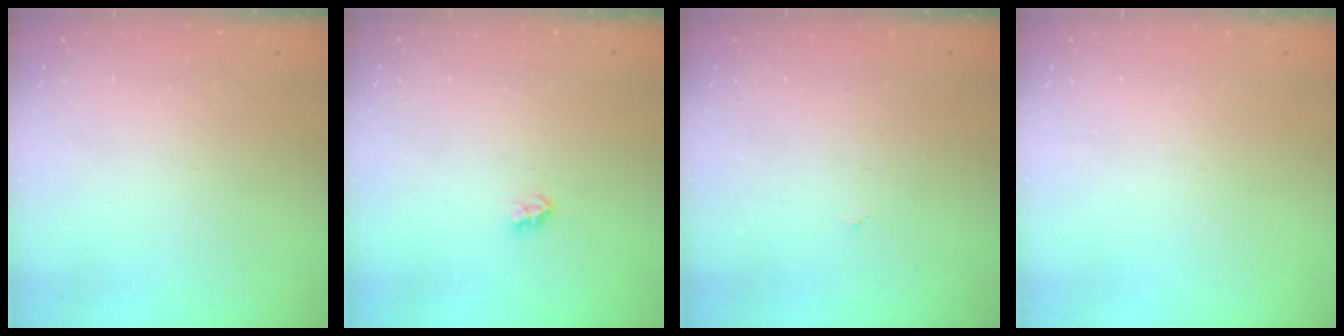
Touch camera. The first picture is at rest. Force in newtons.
{"total": 2.6, "press": 2.5, "slide": 0.4}
{"total": 2.7, "press": 2.7, "slide": 0.4}
{"total": 0.0}